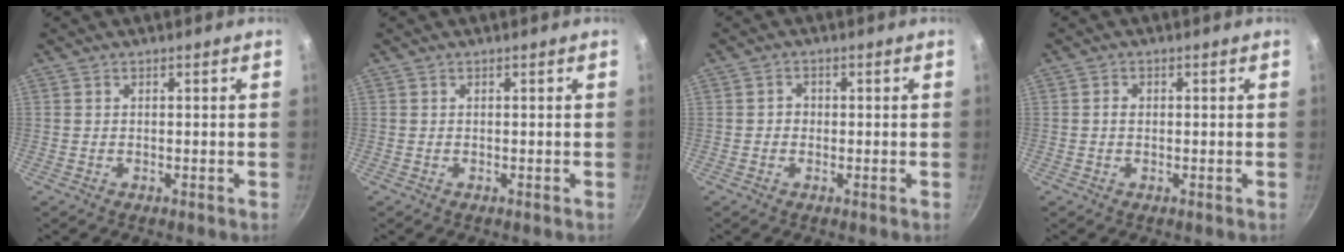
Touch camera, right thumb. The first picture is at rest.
{"total": 0.0}
{"total": 1.8, "force": [-0.2, 1.6, 0.7], "torque": [-0.003, 0.005, -0.006]}
{"total": 1.5, "force": [0.0, 1.2, 0.9], "torque": [-0.013, 0.005, 0.000]}